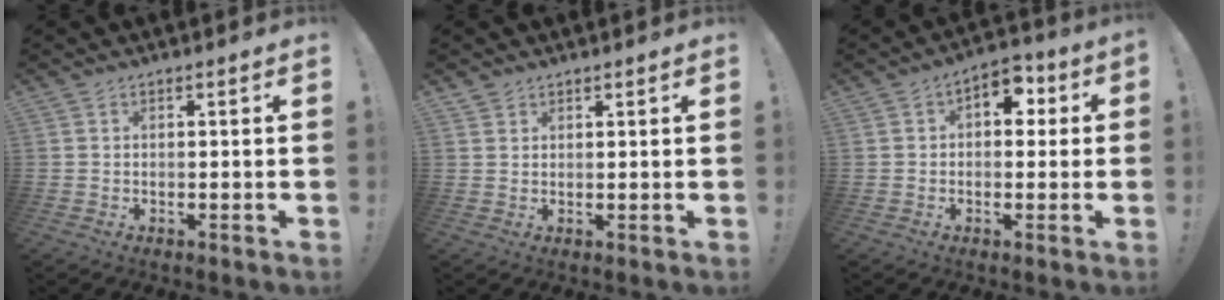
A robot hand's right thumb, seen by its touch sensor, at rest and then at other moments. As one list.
[{"total": 1.8, "force": [1.5, 0.9, 0.1], "torque": [0.002, -0.008, 0.028]}, {"total": 6.1, "force": [1.1, 4.5, 3.9], "torque": [-0.055, 0.007, 0.021]}]